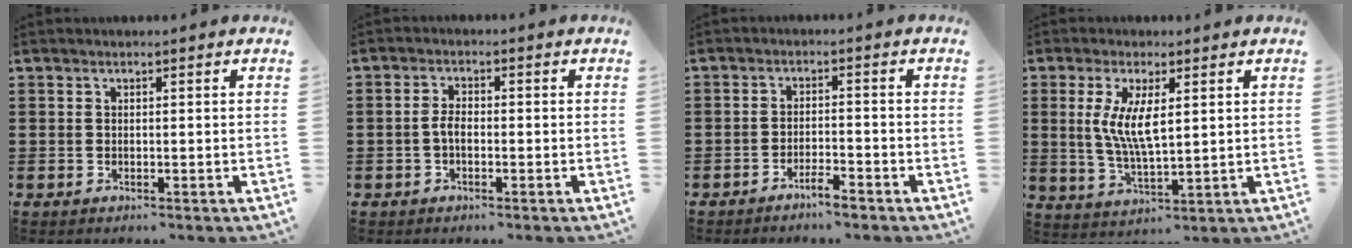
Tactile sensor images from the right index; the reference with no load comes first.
{"total": 1.8, "force": [-0.5, 0.8, 1.5], "torque": [-0.037, -0.001, -0.013]}
{"total": 2.9, "force": [-2.6, 0.2, 1.1], "torque": [-0.023, 0.003, -0.051]}
{"total": 6.9, "force": [1.3, 2.2, 6.4], "torque": [-0.134, 0.002, 0.020]}